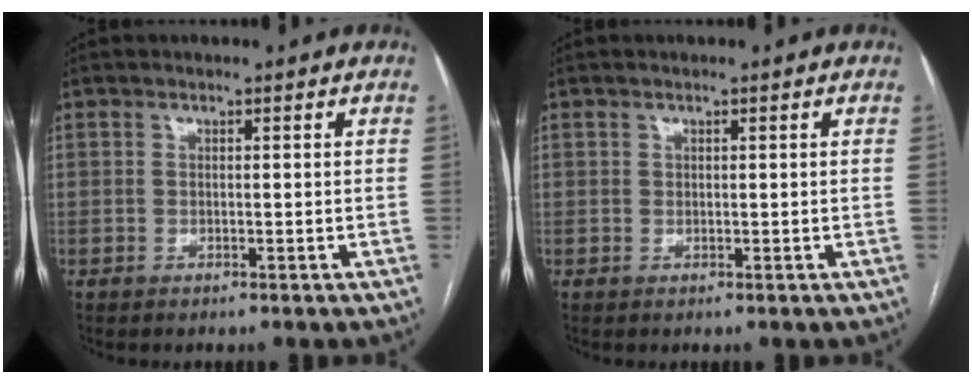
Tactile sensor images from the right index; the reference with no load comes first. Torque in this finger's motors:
{"motor_torque": [0.00, 0.08, -0.06, 0.00]}